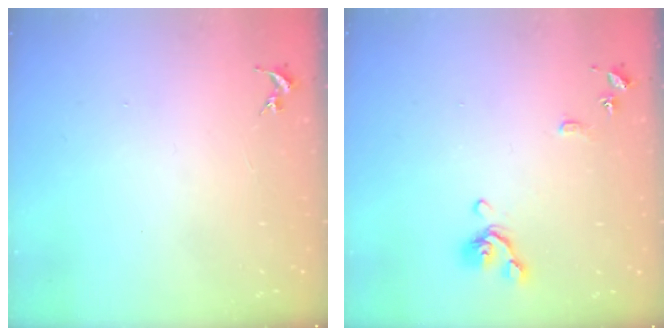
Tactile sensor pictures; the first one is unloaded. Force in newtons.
{"total": 9.9, "press": 9.8, "slide": 1.3}